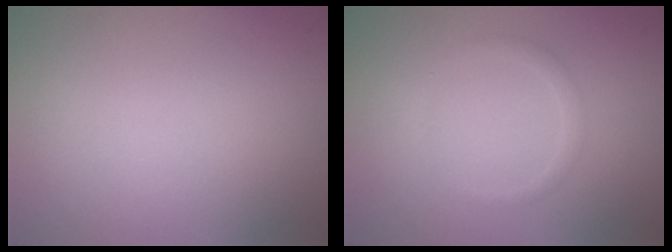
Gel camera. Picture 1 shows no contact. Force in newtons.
{"total": 1.1, "press": 1.1, "slide": 0.0}